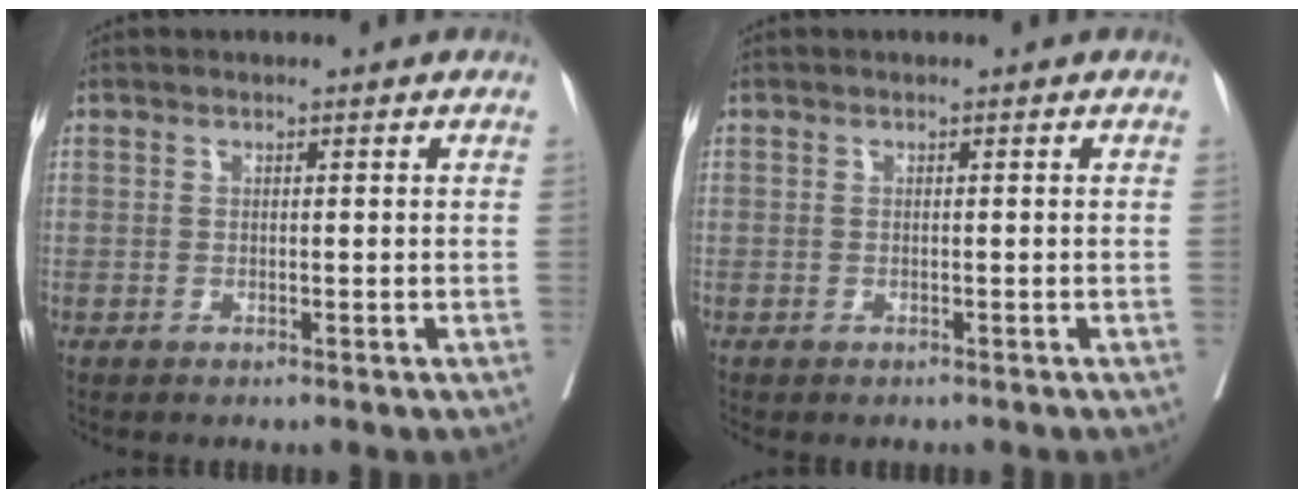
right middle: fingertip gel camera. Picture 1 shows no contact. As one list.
[{"total": 0.7, "force": [-0.6, 0.3, 0.1], "torque": [-0.005, 0.001, -0.013]}]